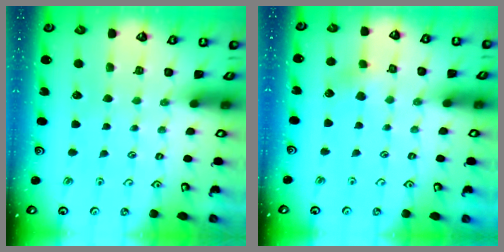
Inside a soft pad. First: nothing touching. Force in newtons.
{"total": 4.8, "press": 4.6, "slide": 1.1}